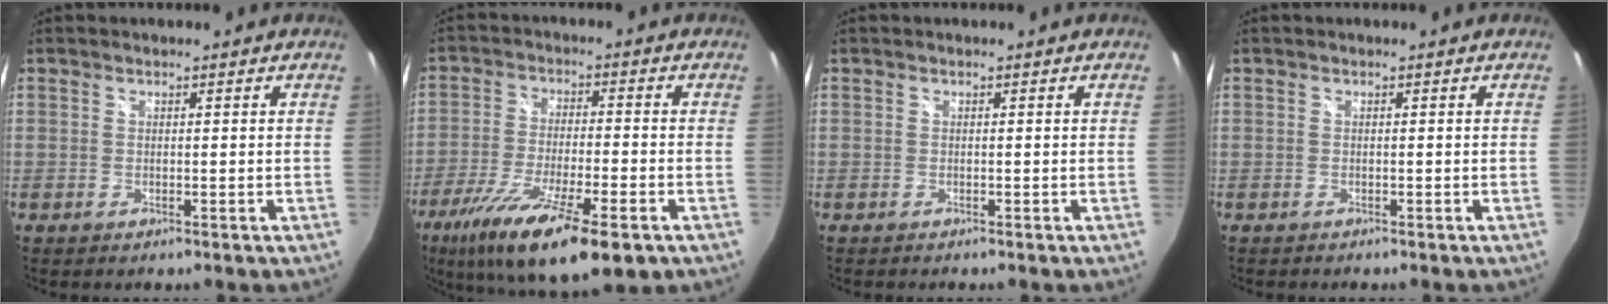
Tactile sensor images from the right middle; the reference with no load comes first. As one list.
[{"total": 18.3, "force": [-10.6, 4.2, 14.3], "torque": [-0.271, -0.055, -0.184]}, {"total": 0.0}, {"total": 0.0}]